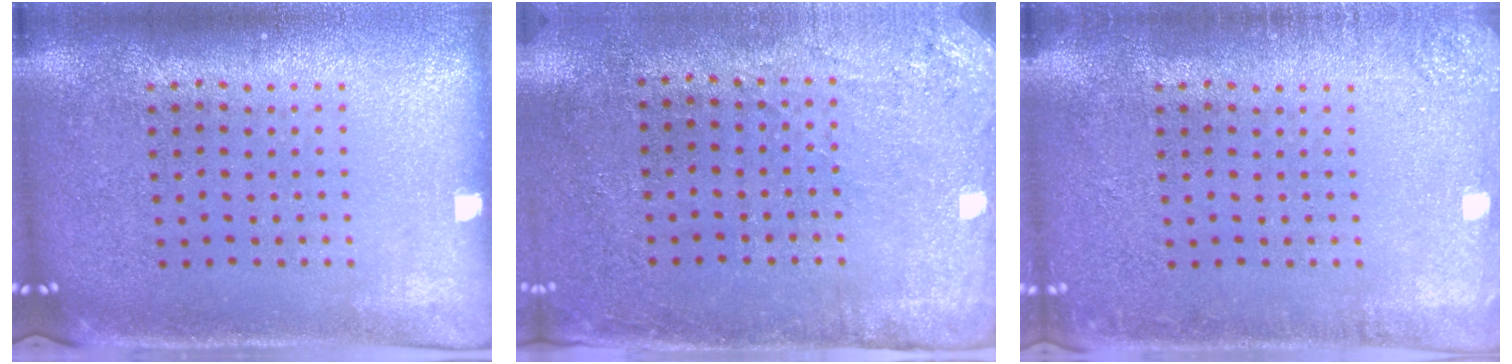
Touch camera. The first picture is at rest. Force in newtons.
{"total": 2.8, "press": 2.3, "slide": 1.6}
{"total": 1.7, "press": 1.7, "slide": 0.3}